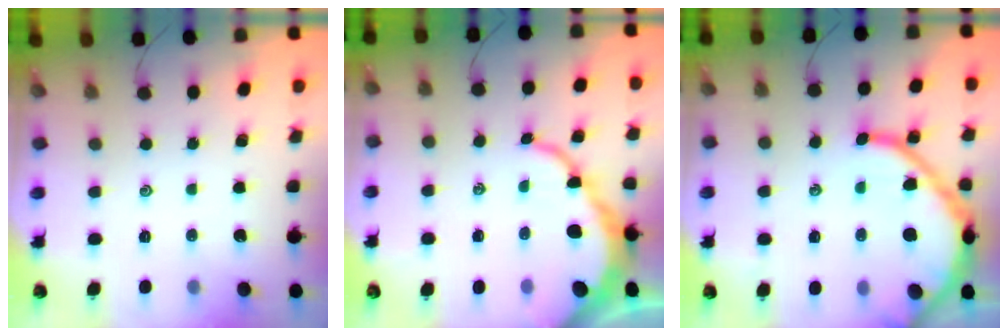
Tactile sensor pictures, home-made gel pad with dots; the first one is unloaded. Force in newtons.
{"total": 10.4, "press": 10.4, "slide": 1.1}
{"total": 18.7, "press": 18.6, "slide": 1.8}